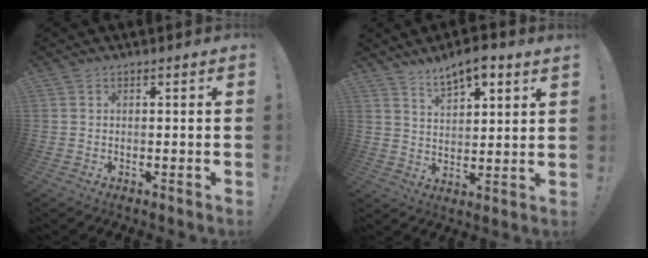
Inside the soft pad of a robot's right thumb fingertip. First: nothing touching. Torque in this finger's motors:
{"motor_torque": [0.00, 0.03, -0.32, 0.22, 0.07]}